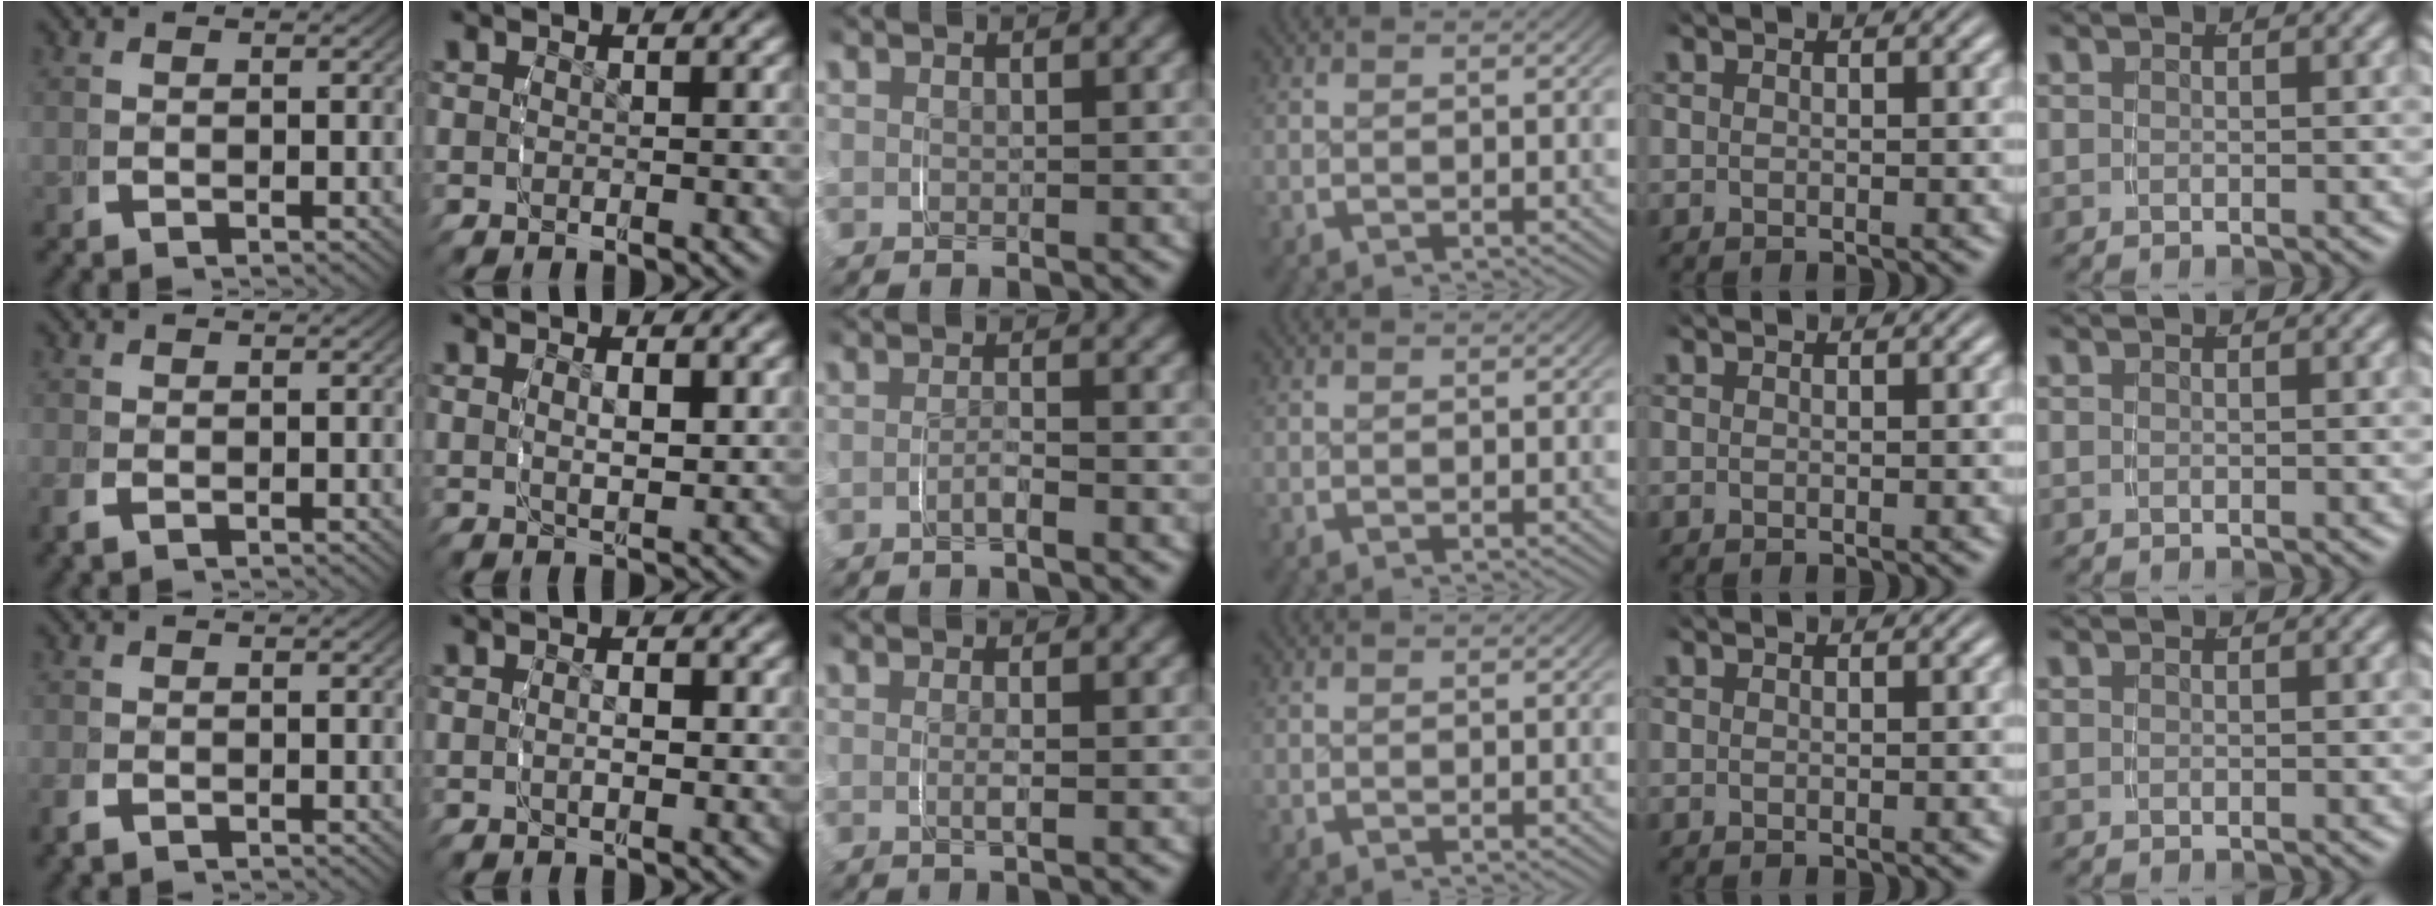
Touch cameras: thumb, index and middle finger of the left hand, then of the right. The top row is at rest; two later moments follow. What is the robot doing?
{"motion": "grasp_and_lifting", "object": "toothpaste"}